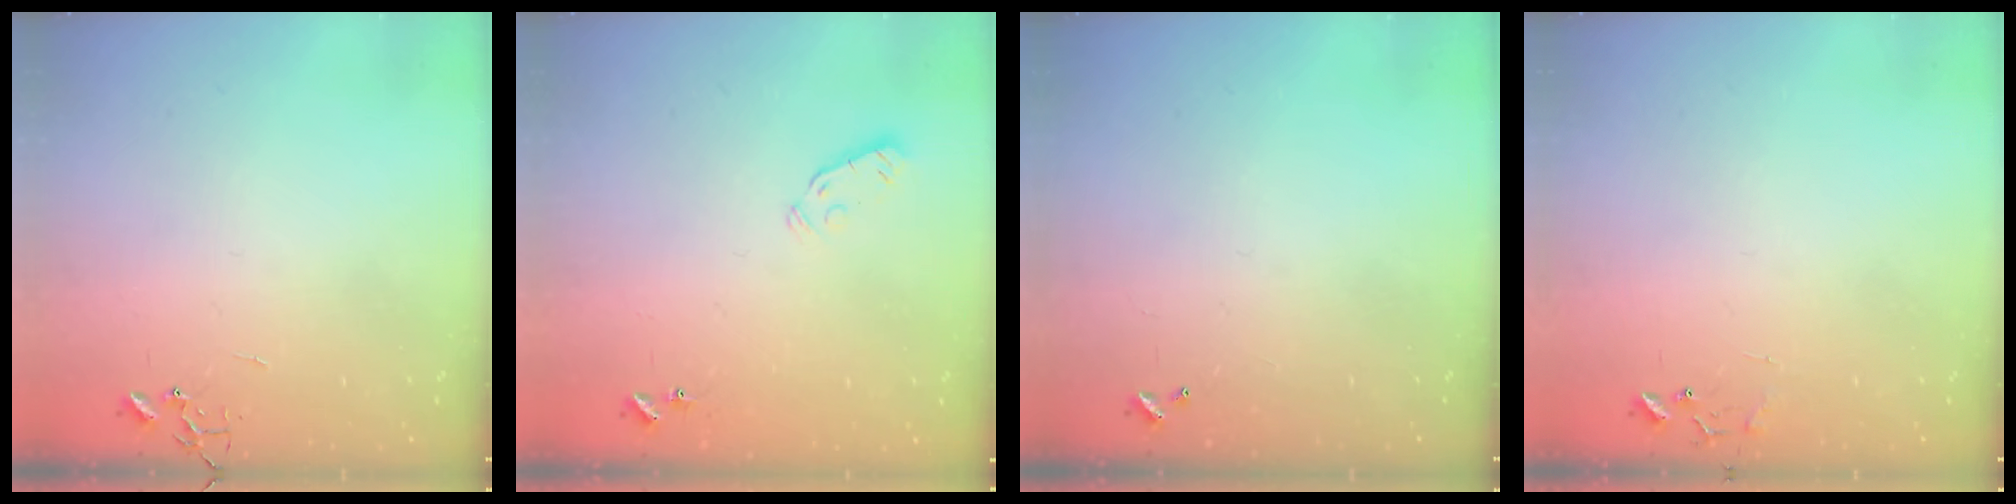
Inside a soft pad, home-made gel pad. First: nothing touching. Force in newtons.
{"total": 3.7, "press": 3.6, "slide": 0.7}
{"total": 0.0}
{"total": 6.7, "press": 6.7, "slide": 0.5}